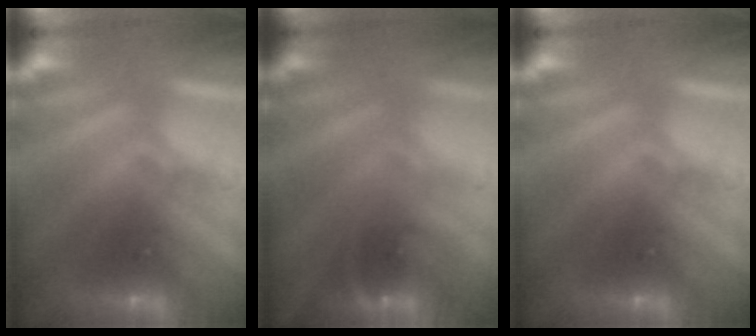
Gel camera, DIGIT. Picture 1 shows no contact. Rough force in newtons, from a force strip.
{"total": 1.3}
{"total": 0.0}